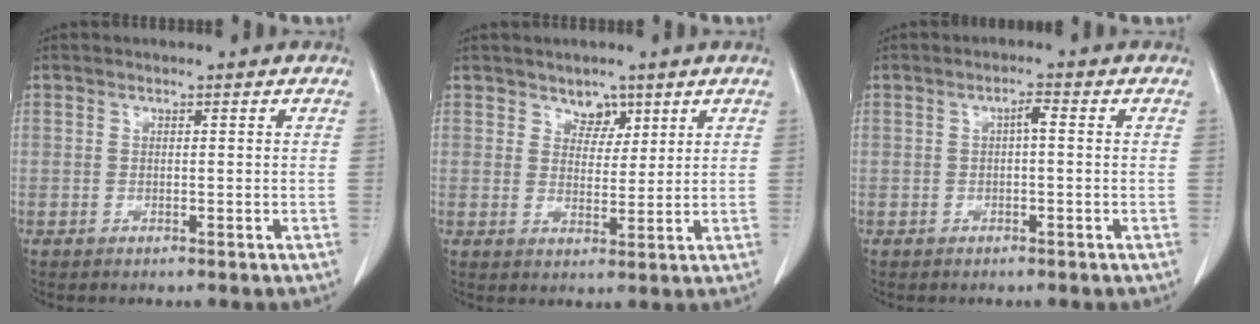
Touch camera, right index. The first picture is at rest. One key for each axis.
{"total": 3.7, "fx": 2.5, "fy": 2.4, "fz": 1.4, "tx": -0.015, "ty": -0.003, "tz": 0.043}
{"total": 1.7, "fx": 0.1, "fy": 0.3, "fz": 1.6, "tx": -0.026, "ty": 0.005, "tz": 0.001}